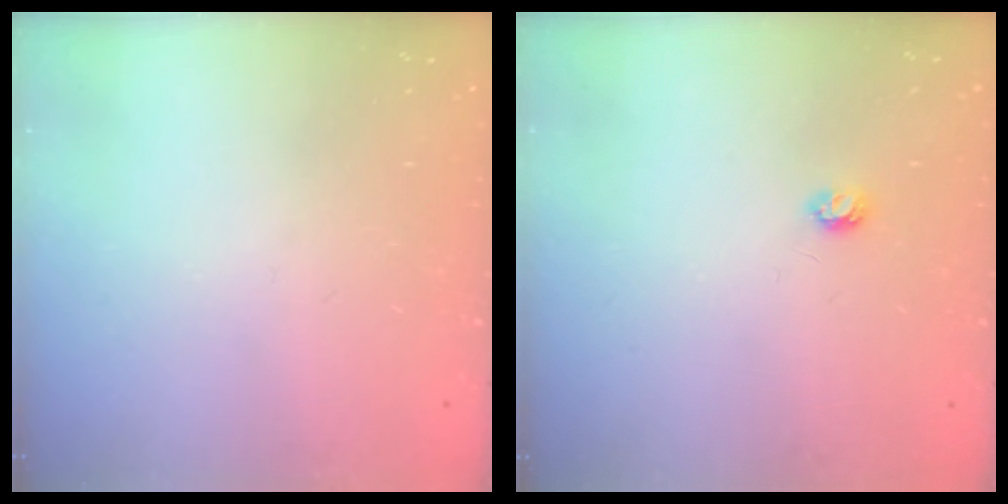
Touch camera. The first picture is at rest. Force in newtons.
{"total": 3.4, "press": 3.4, "slide": 0.5}